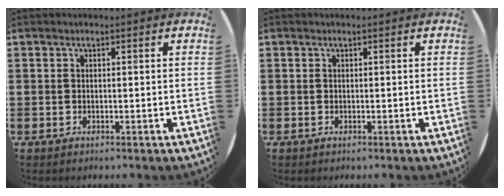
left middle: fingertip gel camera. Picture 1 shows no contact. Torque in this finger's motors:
{"motor_torque": [0.00, 0.00, 0.01, 0.00]}